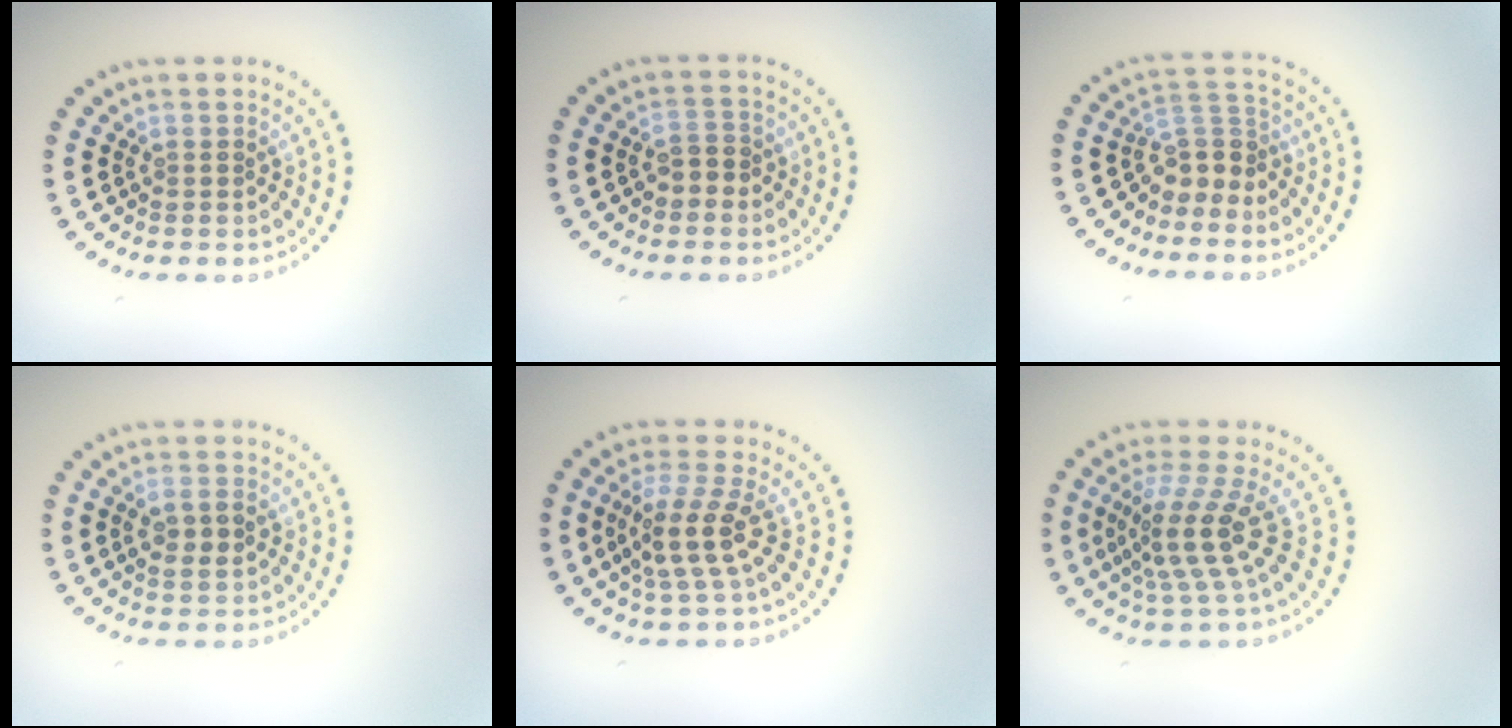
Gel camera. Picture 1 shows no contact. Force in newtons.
{"total": 1.9, "press": 1.7, "slide": 0.7}
{"total": 3.1, "press": 2.3, "slide": 2.1}
{"total": 2.4, "press": 2.4, "slide": 0.4}
{"total": 3.6, "press": 3.0, "slide": 2.0}
{"total": 4.4, "press": 3.2, "slide": 3.1}